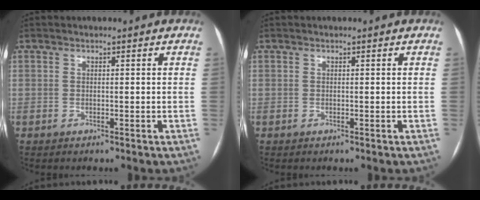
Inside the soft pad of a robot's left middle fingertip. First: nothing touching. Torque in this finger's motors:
{"motor_torque": [-0.01, 0.16, 0.04, 0.01]}